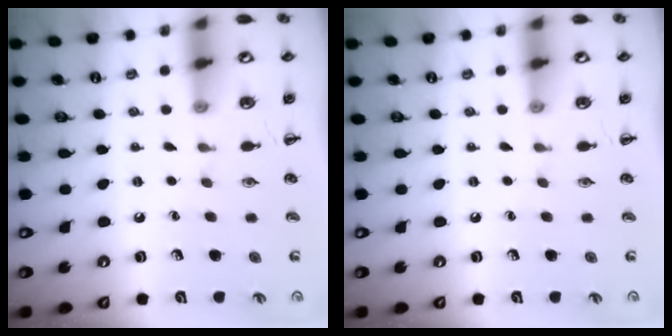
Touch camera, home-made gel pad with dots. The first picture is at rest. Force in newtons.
{"total": 0.0}